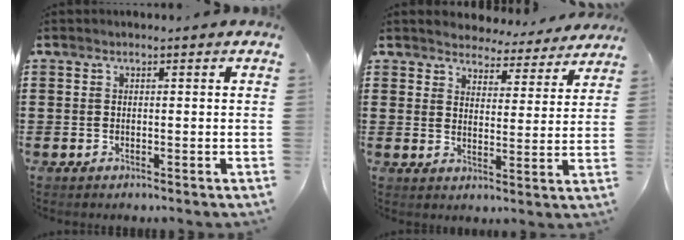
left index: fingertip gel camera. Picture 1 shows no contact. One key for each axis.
{"total": 4.6, "fx": 4.5, "fy": 0.5, "fz": -0.2, "tx": -0.012, "ty": -0.033, "tz": 0.078}